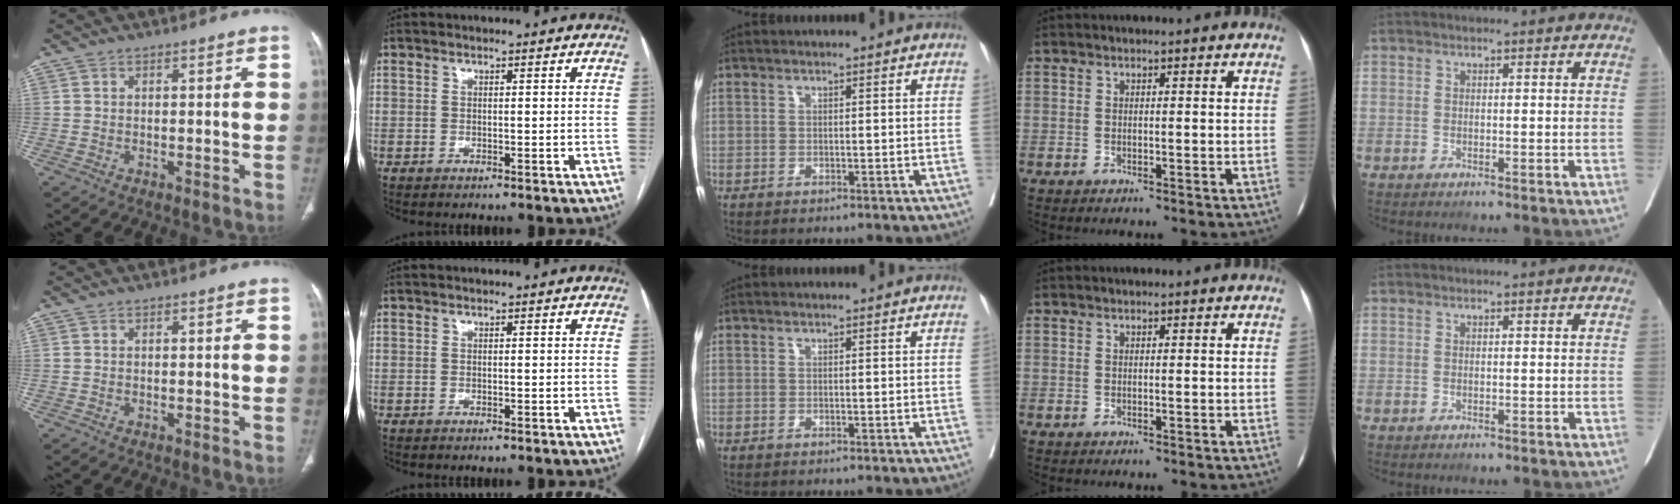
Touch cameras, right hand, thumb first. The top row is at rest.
{}